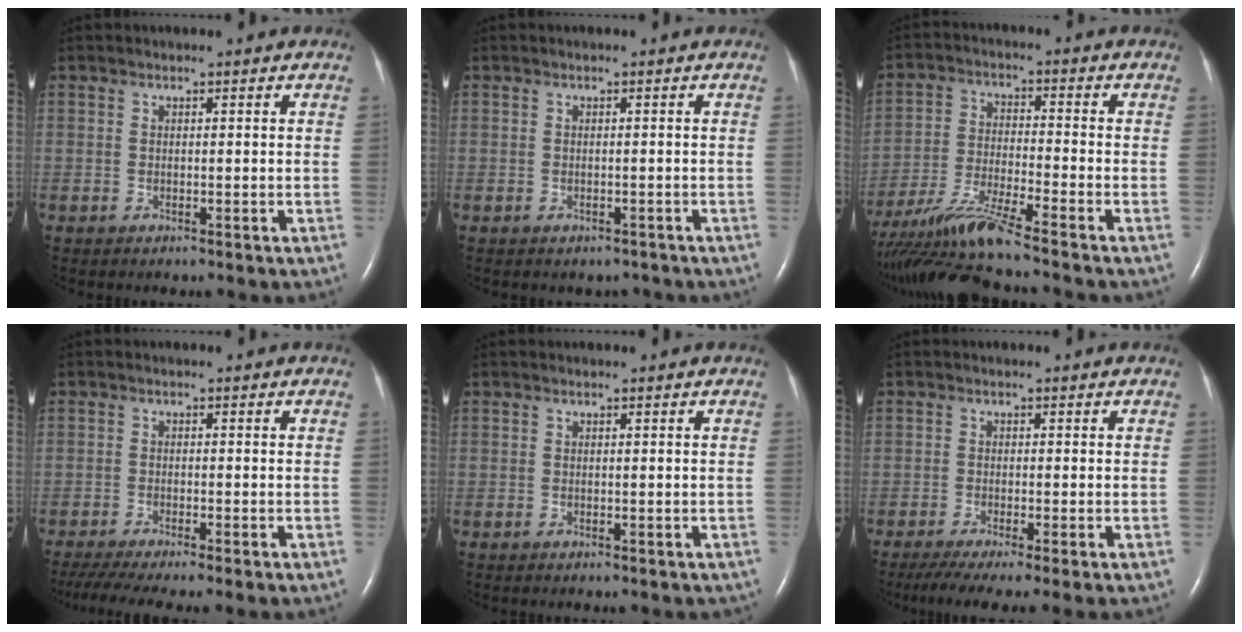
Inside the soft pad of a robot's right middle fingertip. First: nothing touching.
{"total": 1.6, "force": [-1.3, 0.9, 0.1], "torque": [-0.001, 0.001, -0.018]}
{"total": 11.5, "force": [-9.9, -2.1, 5.6], "torque": [-0.108, -0.025, -0.181]}
{"total": 8.4, "force": [-6.8, 0.0, 4.9], "torque": [-0.075, -0.016, -0.108]}
{"total": 1.3, "force": [-1.0, 0.5, 0.6], "torque": [-0.004, -0.002, -0.010]}
{"total": 7.4, "force": [-5.5, -0.1, 4.9], "torque": [-0.076, -0.020, -0.090]}